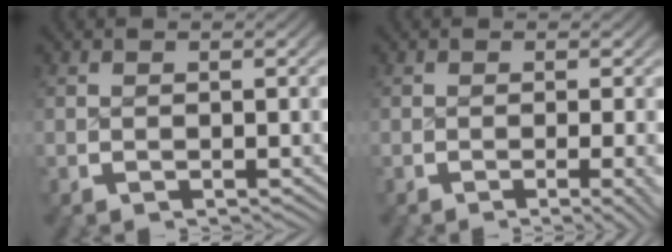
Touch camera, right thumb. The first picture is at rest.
{"total": 3.3, "force": [-1.1, 0.7, 3.0], "torque": [-0.040, -0.004, -0.017]}